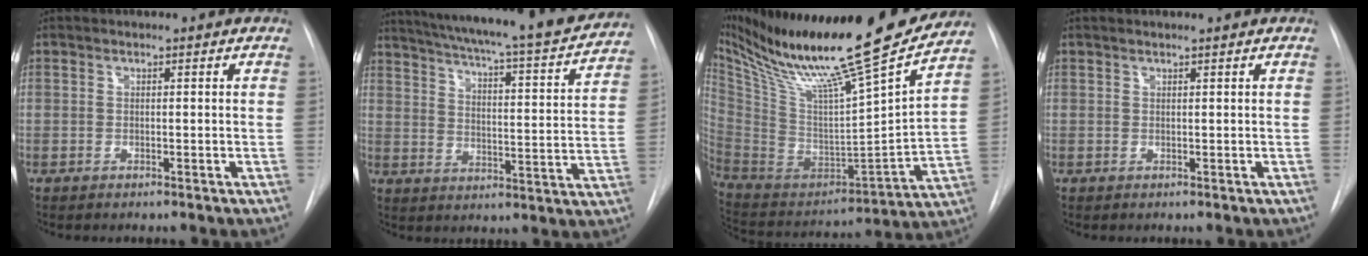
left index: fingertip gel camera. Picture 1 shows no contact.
{"total": 25.5, "force": [22.8, 2.2, 11.3], "torque": [-0.182, -0.050, 0.292]}
{"total": 27.7, "force": [22.1, 1.0, 16.7], "torque": [-0.295, -0.041, 0.363]}
{"total": 0.5, "force": [0.4, -0.1, 0.3], "torque": [-0.007, 0.003, 0.012]}